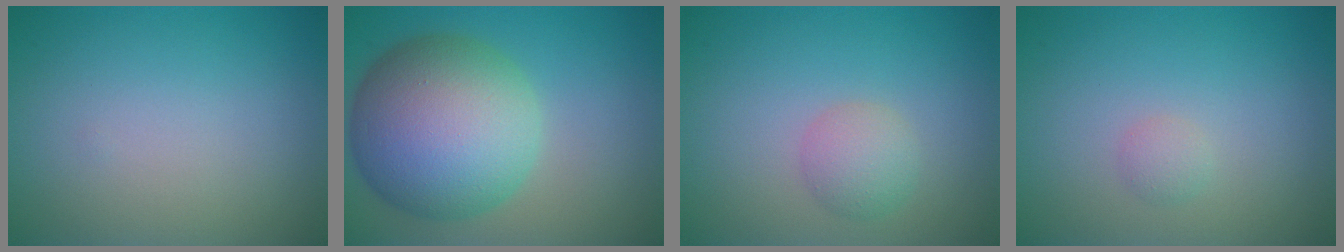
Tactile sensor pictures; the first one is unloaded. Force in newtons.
{"total": 12.5, "press": 12.4, "slide": 0.4}
{"total": 2.2, "press": 2.2, "slide": 0.0}
{"total": 0.9, "press": 0.9, "slide": 0.0}